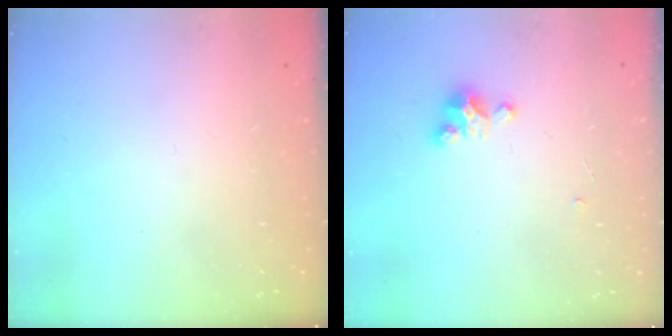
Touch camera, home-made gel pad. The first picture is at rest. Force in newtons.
{"total": 2.9, "press": 2.9, "slide": 0.3}